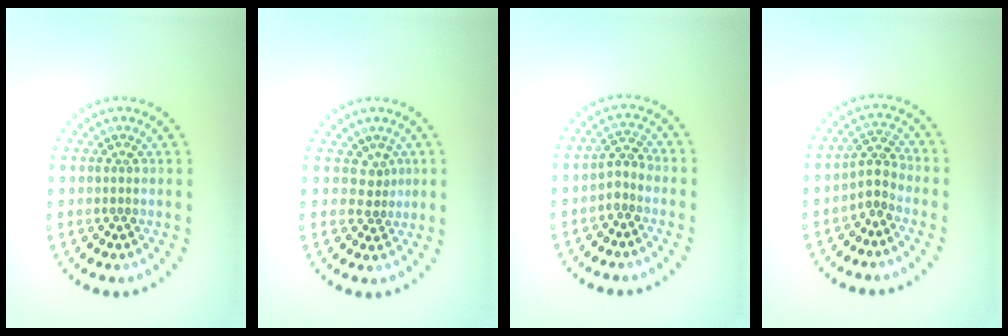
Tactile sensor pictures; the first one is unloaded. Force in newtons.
{"total": 1.6, "press": 1.1, "slide": 1.1}
{"total": 1.5, "press": 1.3, "slide": 0.9}
{"total": 2.2, "press": 1.7, "slide": 1.5}